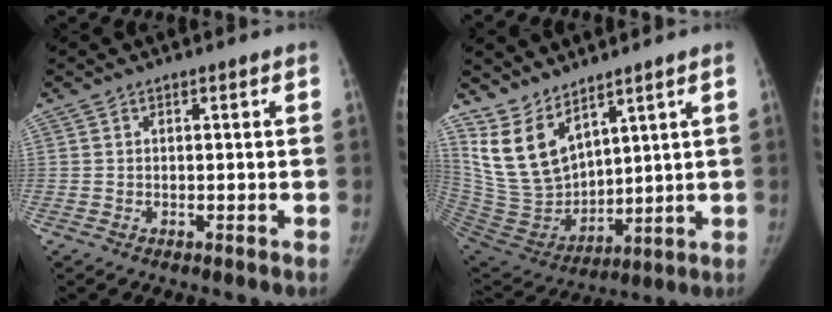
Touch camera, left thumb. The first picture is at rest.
{"total": 12.9, "force": [8.8, 6.3, 7.1], "torque": [-0.113, -0.056, 0.206]}